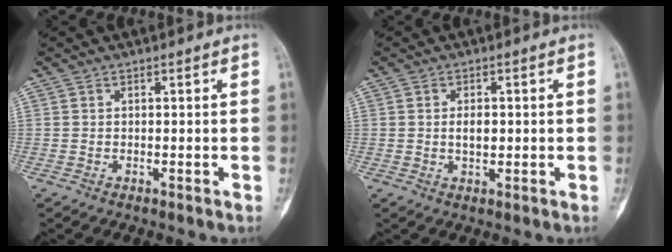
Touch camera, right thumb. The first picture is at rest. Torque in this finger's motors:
{"motor_torque": [3.51, 1.49, 0.26, -0.50, 0.07]}